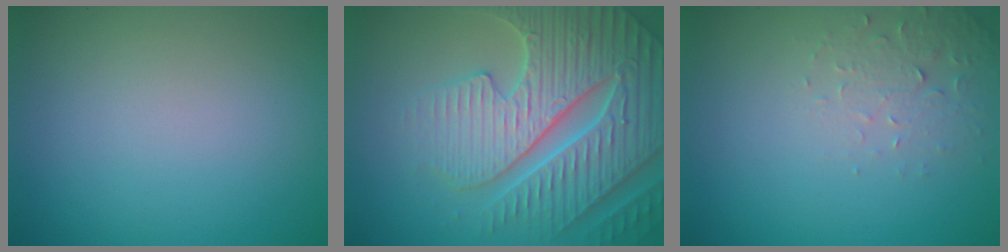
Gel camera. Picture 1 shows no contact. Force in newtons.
{"total": 7.4, "press": 7.2, "slide": 1.7}
{"total": 2.2, "press": 2.2, "slide": 0.4}